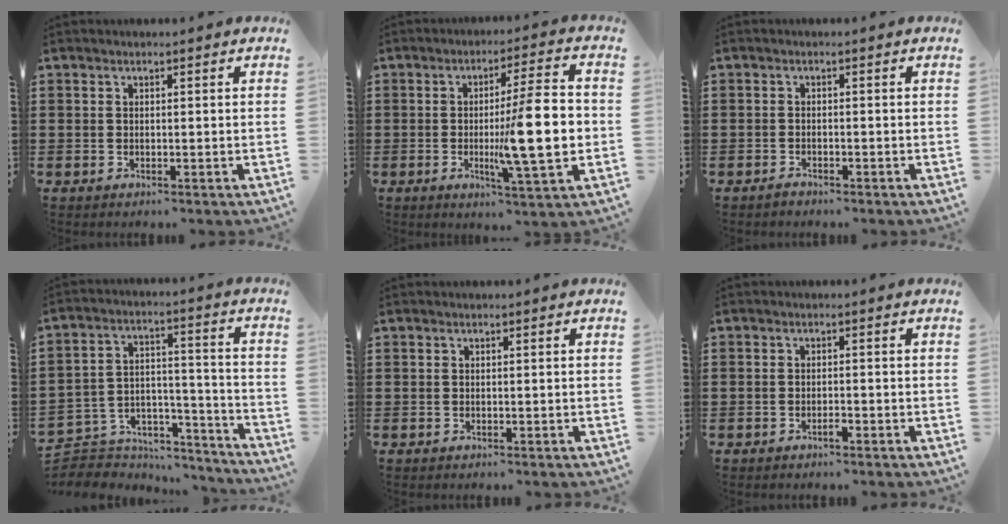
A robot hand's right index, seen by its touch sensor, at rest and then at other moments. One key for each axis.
{"total": 14.1, "fx": -1.2, "fy": 2.3, "fz": 13.8, "tx": -0.207, "ty": -0.014, "tz": -0.025}
{"total": 0.9, "fx": -0.8, "fy": 0.2, "fz": 0.2, "tx": -0.007, "ty": -0.001, "tz": -0.016}
{"total": 5.1, "fx": -4.4, "fy": 2.5, "fz": 0.5, "tx": -0.016, "ty": 0.002, "tz": -0.088}
{"total": 0.0}
{"total": 1.2, "fx": -0.8, "fy": 0.2, "fz": 0.9, "tx": -0.019, "ty": -0.005, "tz": -0.013}